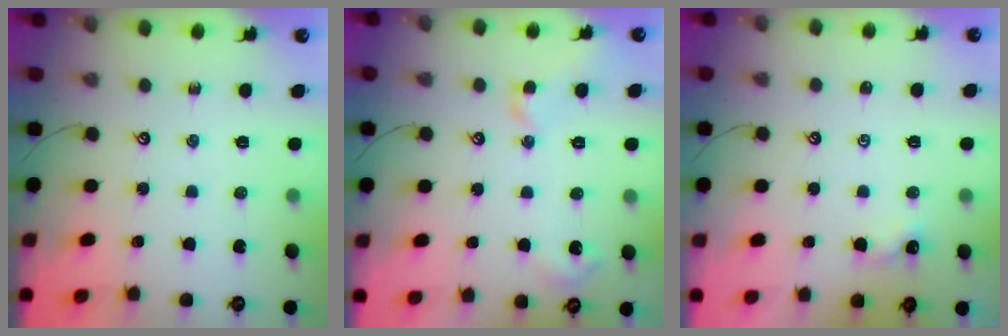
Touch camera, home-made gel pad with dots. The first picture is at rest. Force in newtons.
{"total": 3.7, "press": 3.6, "slide": 0.7}
{"total": 0.7, "press": 0.7, "slide": 0.2}